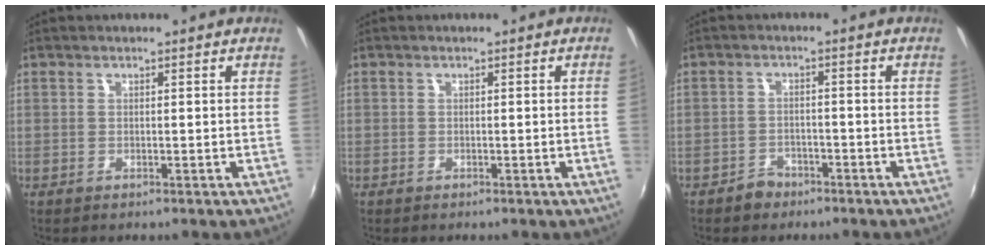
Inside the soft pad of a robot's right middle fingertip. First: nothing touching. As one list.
[{"total": 0.5, "force": [-0.1, -0.3, 0.4], "torque": [-0.005, -0.002, -0.004]}, {"total": 3.4, "force": [-2.6, 2.1, 0.5], "torque": [-0.018, 0.006, -0.042]}]